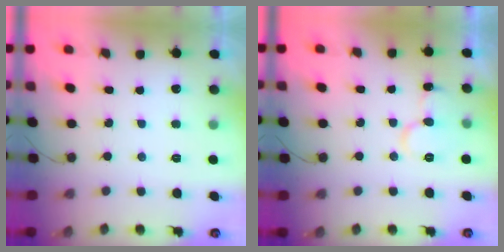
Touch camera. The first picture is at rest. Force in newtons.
{"total": 9.9, "press": 9.8, "slide": 1.0}